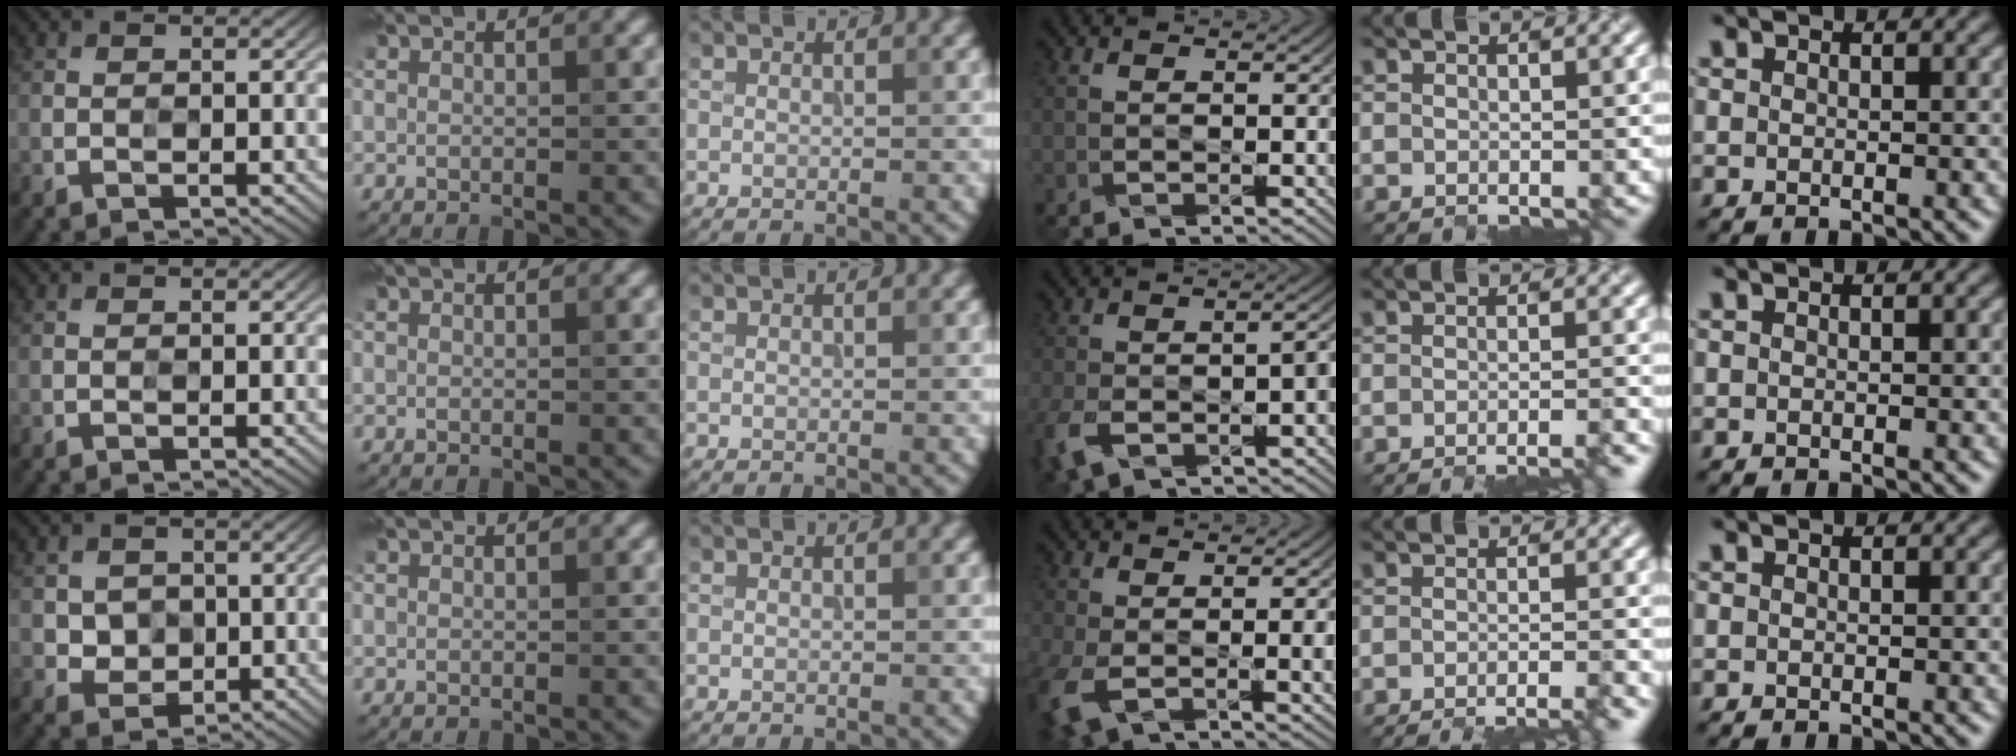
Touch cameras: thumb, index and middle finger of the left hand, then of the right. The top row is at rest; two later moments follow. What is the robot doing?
{"motion": "close", "object": "glasses case"}